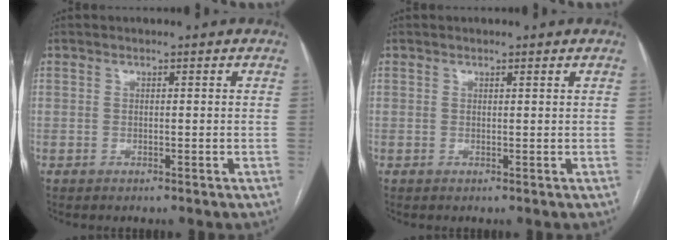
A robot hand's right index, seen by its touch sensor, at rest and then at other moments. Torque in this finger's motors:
{"motor_torque": [0.00, 0.08, -0.01, -0.01]}